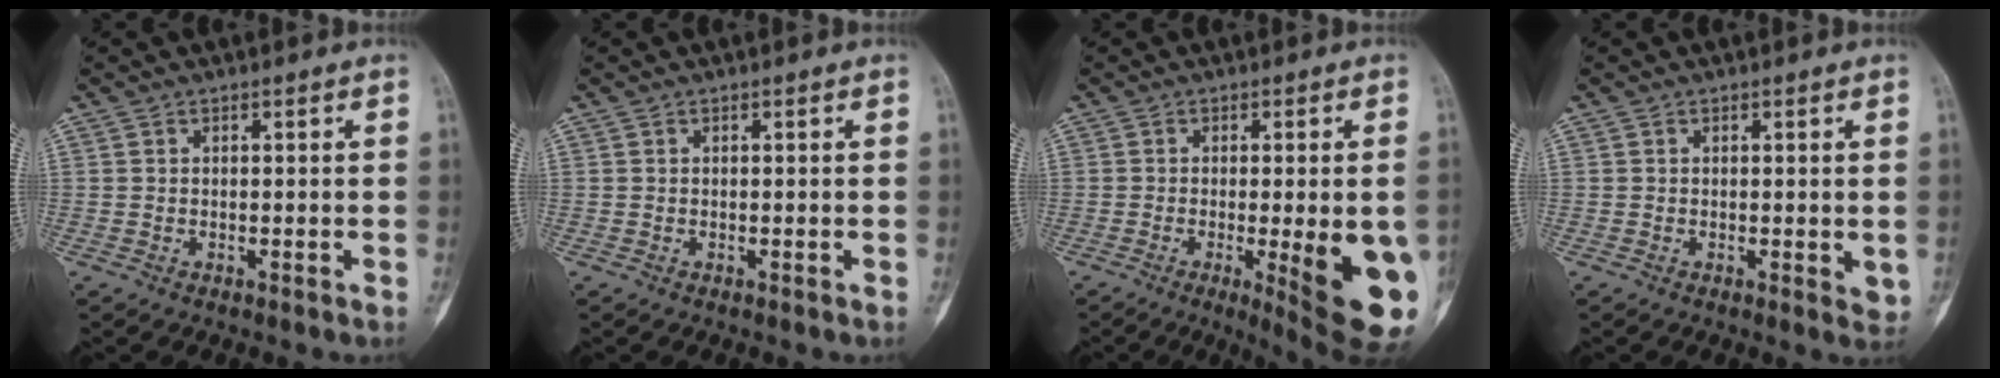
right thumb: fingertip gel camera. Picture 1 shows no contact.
{"total": 0.0}
{"total": 16.1, "force": [-4.0, 3.7, 15.2], "torque": [-0.145, -0.015, -0.035]}
{"total": 2.3, "force": [-0.1, 0.8, 2.1], "torque": [-0.020, -0.007, -0.002]}